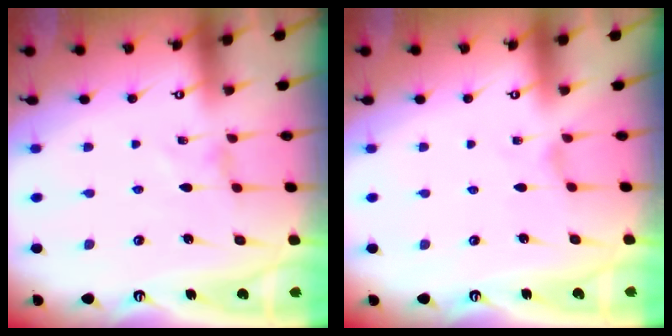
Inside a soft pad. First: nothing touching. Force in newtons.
{"total": 0.0}